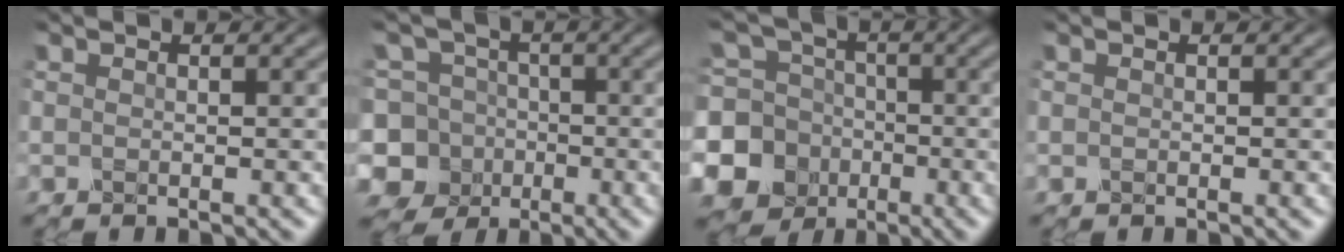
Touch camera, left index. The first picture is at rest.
{"total": 11.8, "force": [-4.3, 10.7, 2.6], "torque": [-0.079, 0.006, -0.100]}
{"total": 16.3, "force": [-4.6, 15.3, 3.3], "torque": [-0.122, -0.013, -0.100]}
{"total": 0.0}